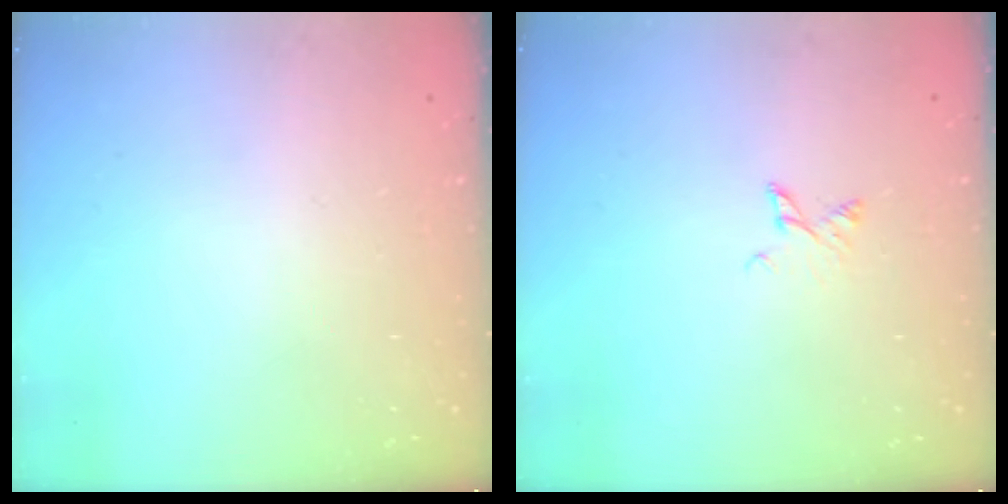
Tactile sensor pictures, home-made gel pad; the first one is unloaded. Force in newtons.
{"total": 2.6, "press": 2.6, "slide": 0.4}